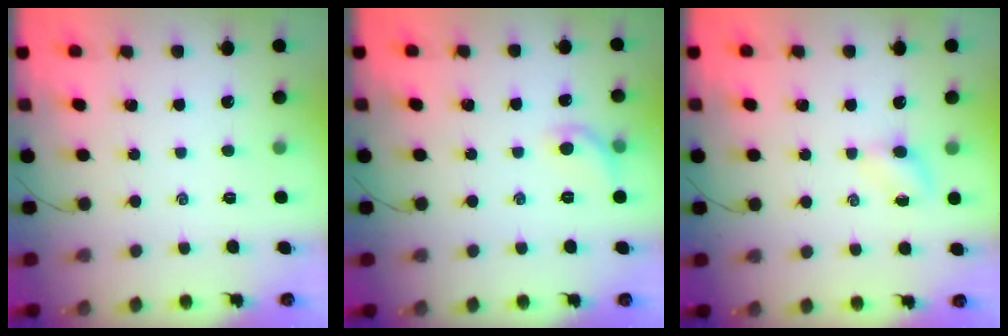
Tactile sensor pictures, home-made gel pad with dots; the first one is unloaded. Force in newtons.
{"total": 5.9, "press": 5.8, "slide": 1.3}
{"total": 4.0, "press": 3.8, "slide": 1.3}